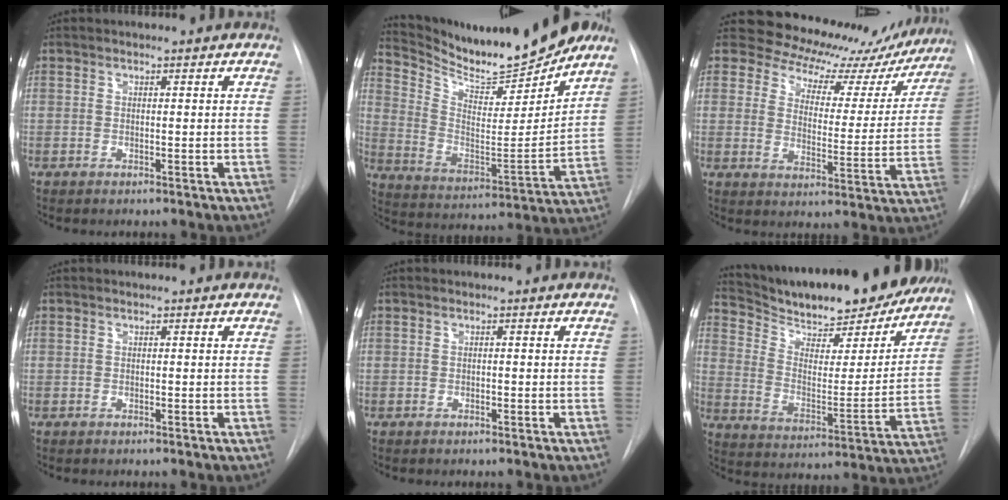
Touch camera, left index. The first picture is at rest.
{"total": 16.8, "force": [15.5, 1.5, 6.3], "torque": [-0.122, -0.041, 0.254]}
{"total": 16.6, "force": [14.3, 7.5, 4.0], "torque": [-0.035, -0.019, 0.158]}
{"total": 0.0}
{"total": 0.7, "force": [-0.7, 0.0, 0.0], "torque": [0.002, -0.006, -0.013]}
{"total": 23.8, "force": [21.3, 5.0, 9.3], "torque": [-0.157, -0.030, 0.304]}